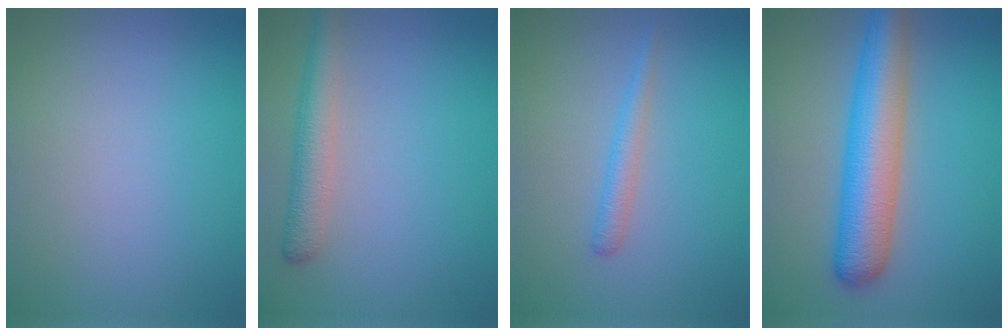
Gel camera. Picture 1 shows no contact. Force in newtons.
{"total": 3.3, "press": 3.3, "slide": 0.1}
{"total": 1.7, "press": 1.7, "slide": 0.1}
{"total": 7.6, "press": 7.6, "slide": 0.2}